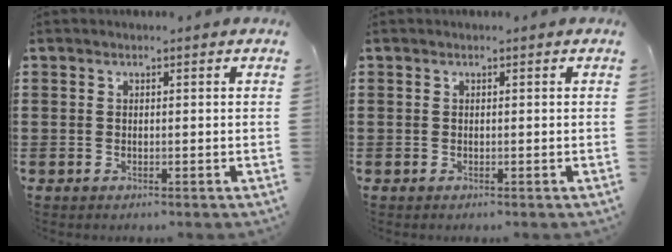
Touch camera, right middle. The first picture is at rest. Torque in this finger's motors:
{"motor_torque": [-1.15, -0.95, 0.03, -0.01]}